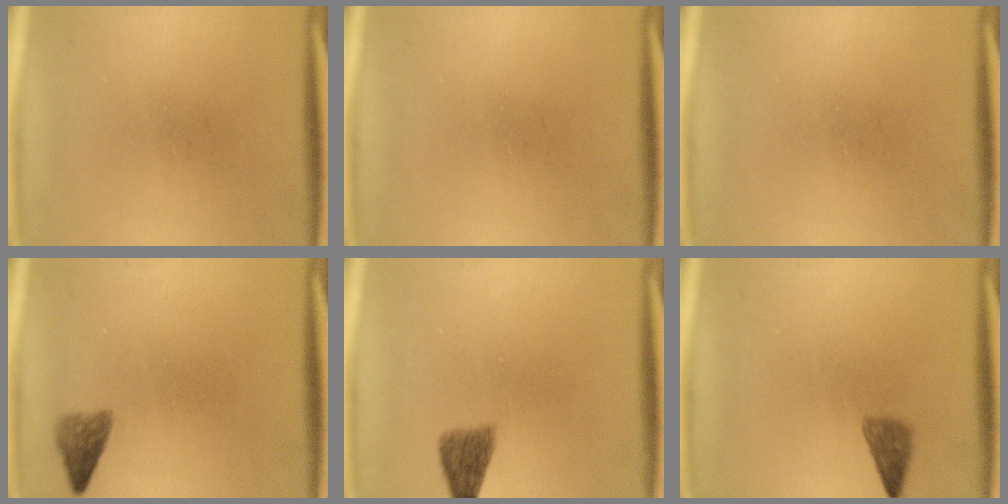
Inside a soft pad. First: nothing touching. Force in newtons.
{"total": 0.0}
{"total": 0.0}
{"total": 2.3}
{"total": 3.7}
{"total": 2.1}